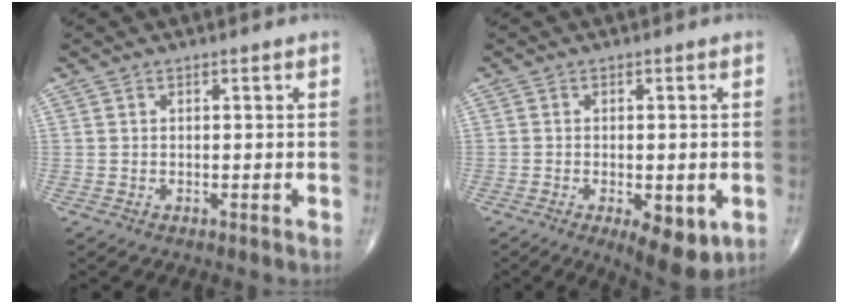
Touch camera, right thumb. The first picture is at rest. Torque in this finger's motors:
{"motor_torque": [0.14, 0.36, 0.18, -0.10, 0.05]}